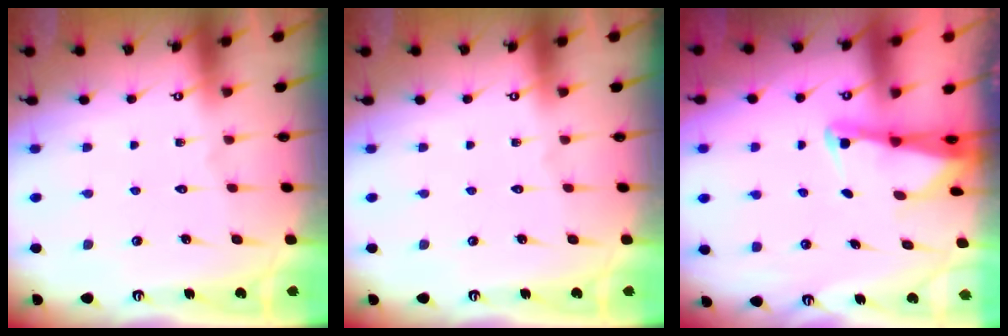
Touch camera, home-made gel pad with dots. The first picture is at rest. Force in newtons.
{"total": 0.0}
{"total": 2.5, "press": 2.4, "slide": 0.3}